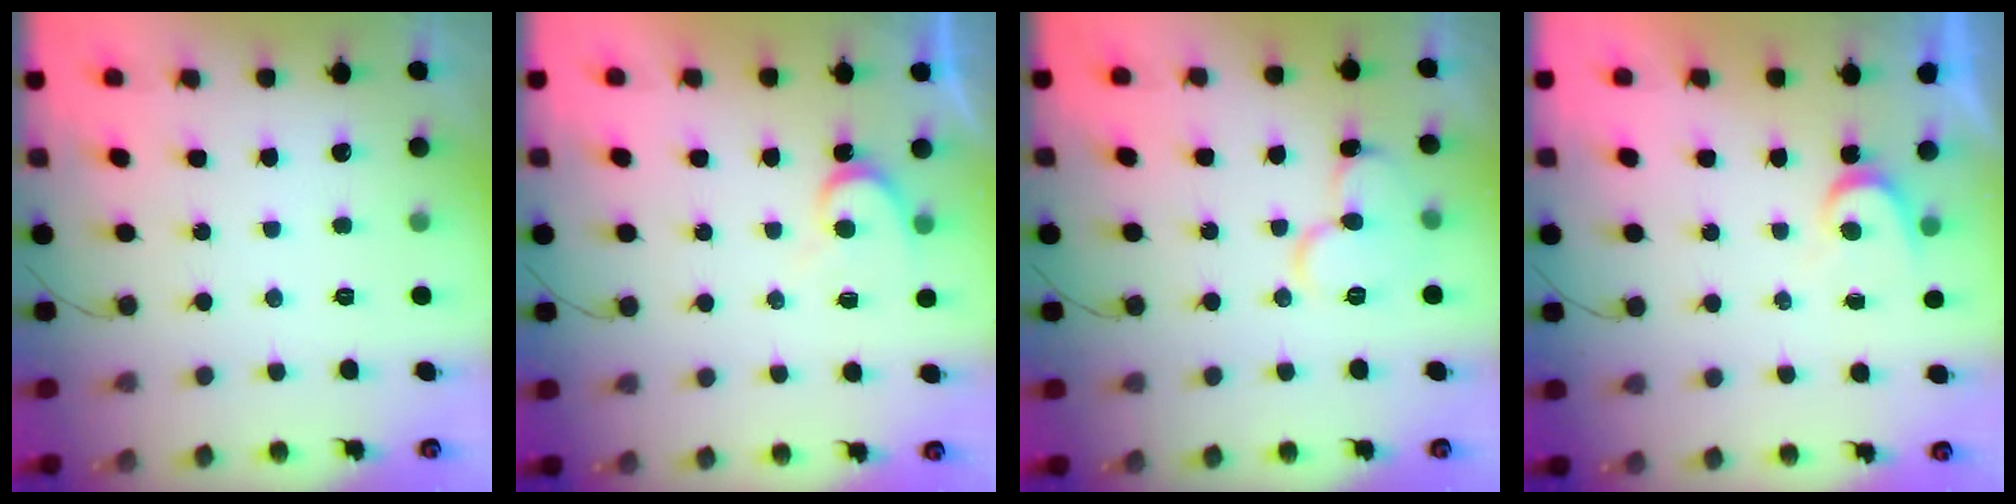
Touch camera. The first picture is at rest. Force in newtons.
{"total": 5.8, "press": 5.8, "slide": 0.4}
{"total": 10.7, "press": 10.7, "slide": 1.1}
{"total": 3.7, "press": 3.6, "slide": 0.4}